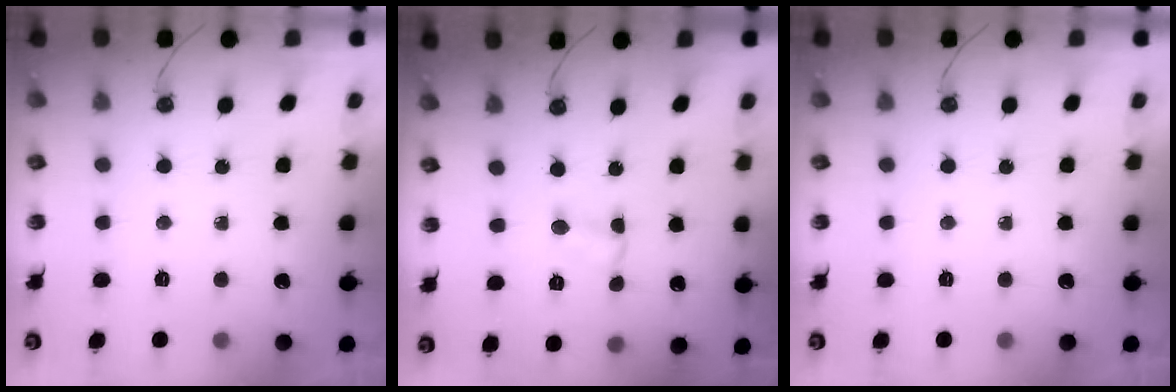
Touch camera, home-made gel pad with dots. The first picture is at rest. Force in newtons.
{"total": 3.2, "press": 1.0, "slide": 3.0}
{"total": 0.0}